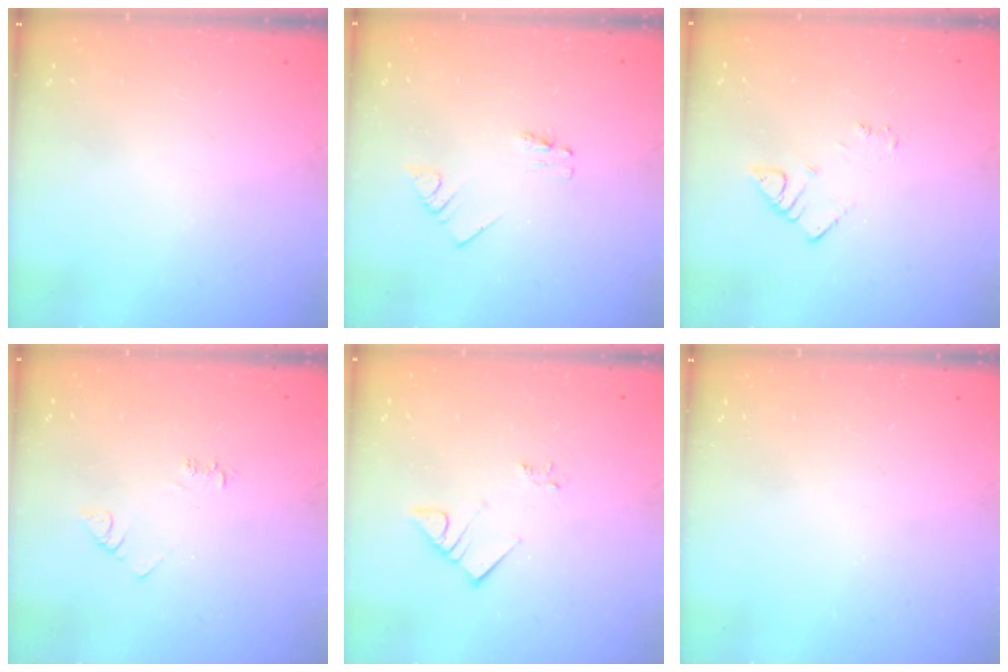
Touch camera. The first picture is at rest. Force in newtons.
{"total": 1.1, "press": 1.1, "slide": 0.0}
{"total": 2.9, "press": 2.9, "slide": 0.3}
{"total": 3.9, "press": 3.9, "slide": 0.5}
{"total": 3.3, "press": 3.3, "slide": 0.1}
{"total": 0.0}